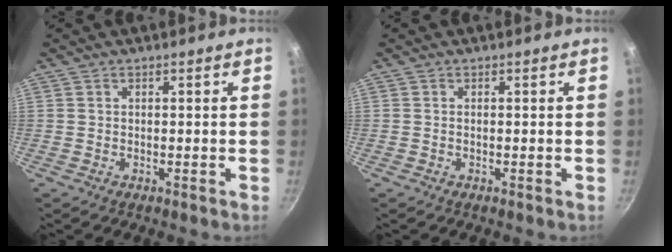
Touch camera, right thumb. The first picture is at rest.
{"total": 0.0}